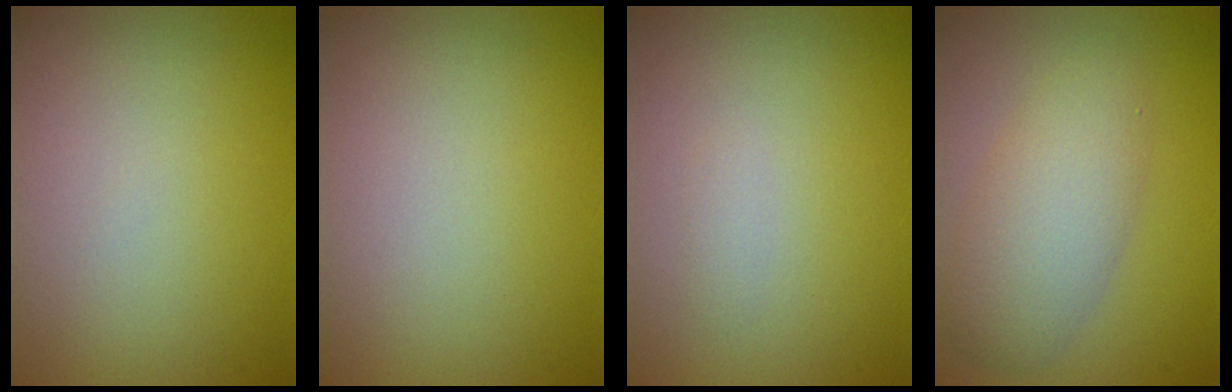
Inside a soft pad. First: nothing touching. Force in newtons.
{"total": 0.0}
{"total": 0.6, "press": 0.6, "slide": 0.1}
{"total": 4.5, "press": 4.5, "slide": 0.2}